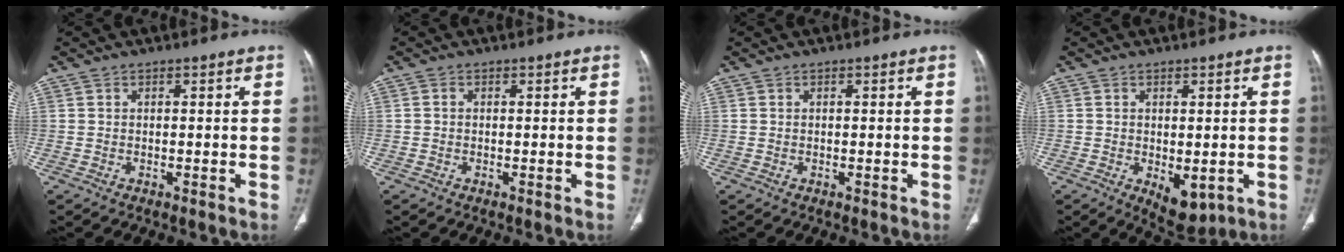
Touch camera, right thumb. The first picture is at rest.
{"total": 0.6, "force": [0.0, 0.5, 0.3], "torque": [-0.006, 0.001, -0.003]}
{"total": 0.0}
{"total": 6.0, "force": [-1.5, 3.2, 4.8], "torque": [-0.057, -0.009, -0.006]}